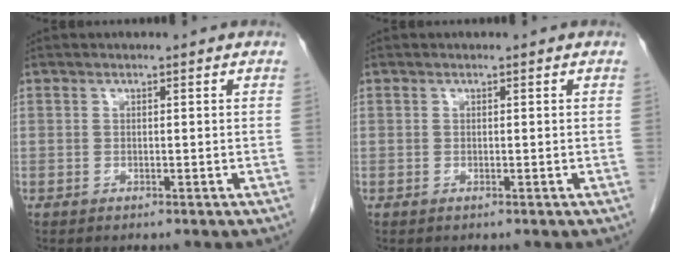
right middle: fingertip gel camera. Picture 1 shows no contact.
{"total": 0.0}